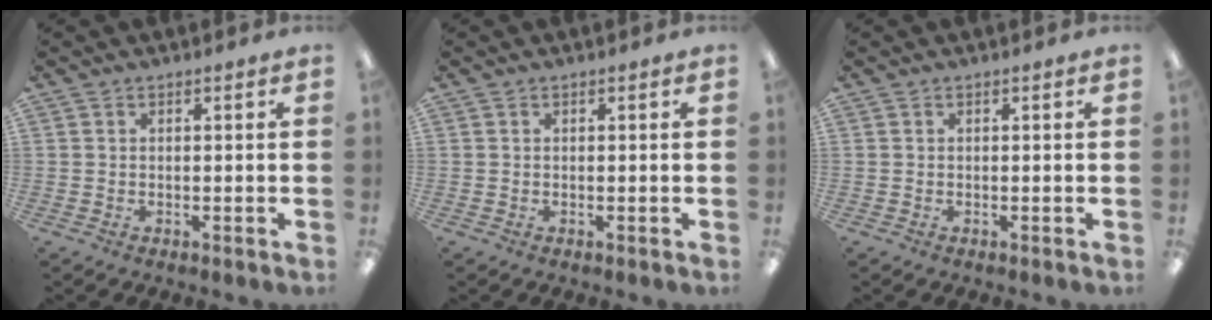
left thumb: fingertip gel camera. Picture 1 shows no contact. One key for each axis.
{"total": 0.0}
{"total": 0.0}